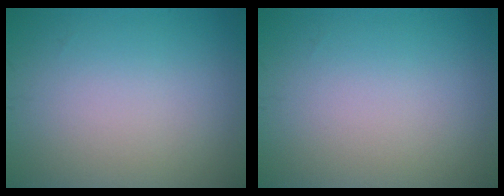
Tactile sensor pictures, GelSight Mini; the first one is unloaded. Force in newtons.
{"total": 0.0}